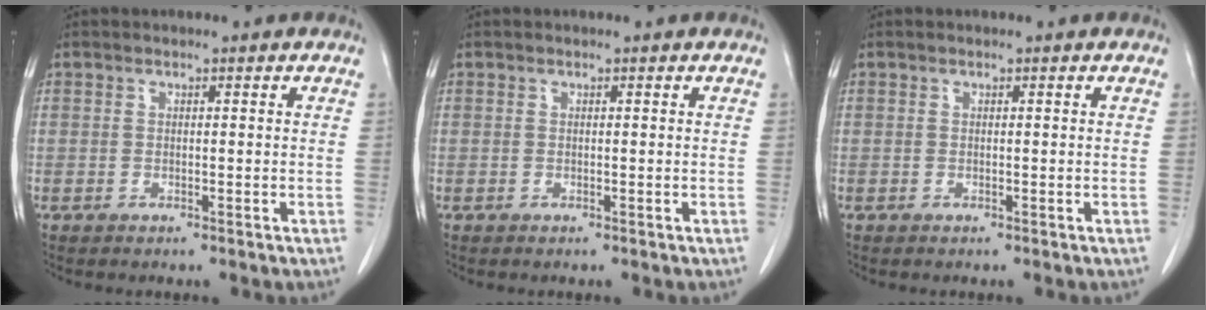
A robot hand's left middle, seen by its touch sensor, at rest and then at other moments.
{"total": 0.0}
{"total": 0.0}